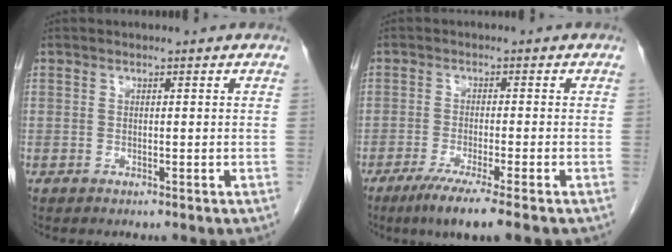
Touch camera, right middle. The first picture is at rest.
{"total": 7.0, "force": [-4.8, -0.6, 5.0], "torque": [-0.079, -0.019, -0.081]}